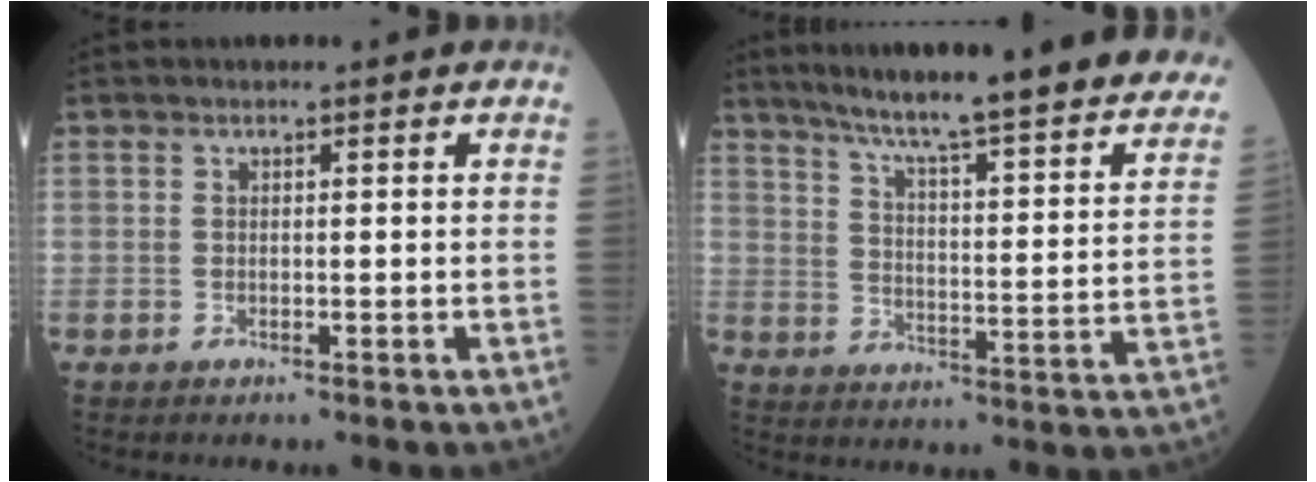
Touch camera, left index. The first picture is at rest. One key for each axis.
{"total": 31.3, "fx": 27.0, "fy": 2.3, "fz": 15.7, "tx": -0.221, "ty": -0.077, "tz": 0.336}